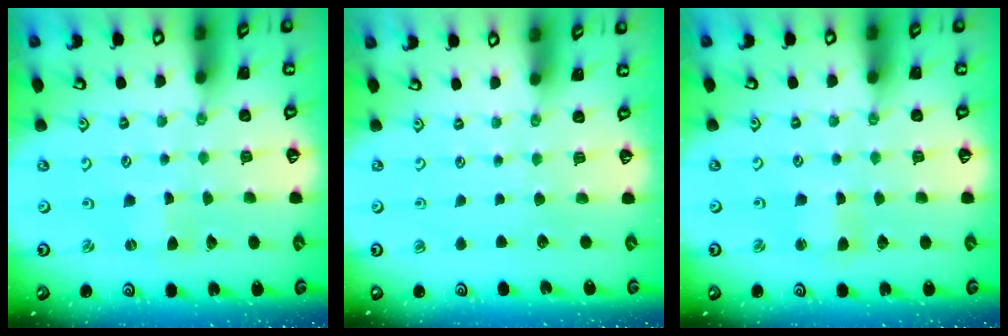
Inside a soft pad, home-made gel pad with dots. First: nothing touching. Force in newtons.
{"total": 0.0}
{"total": 1.9, "press": 1.8, "slide": 0.3}